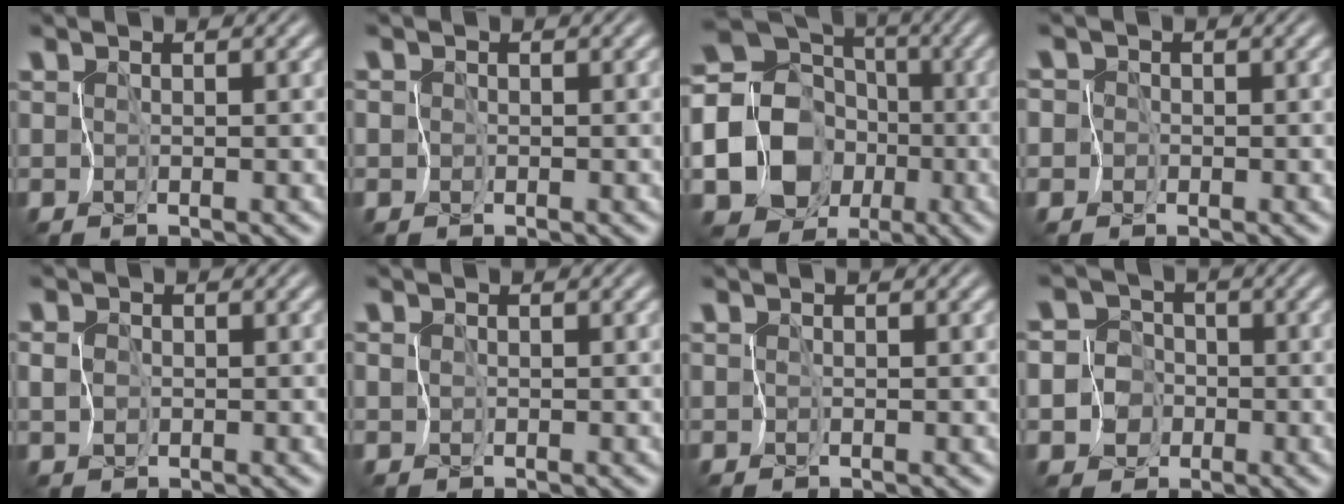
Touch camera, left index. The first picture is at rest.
{"total": 1.7, "force": [-0.3, 1.6, 0.3], "torque": [0.003, 0.010, -0.022]}
{"total": 19.4, "force": [-5.0, 17.2, 7.2], "torque": [-0.173, 0.001, -0.122]}
{"total": 4.1, "force": [-0.7, 4.0, 0.9], "torque": [-0.017, 0.018, -0.051]}
{"total": 1.3, "force": [-0.2, 1.2, 0.6], "torque": [-0.010, 0.003, -0.006]}
{"total": 0.9, "force": [-0.1, 0.9, 0.3], "torque": [-0.001, 0.008, -0.003]}
{"total": 0.0}
{"total": 9.4, "force": [-3.0, 8.8, 1.9], "torque": [-0.066, 0.002, -0.078]}